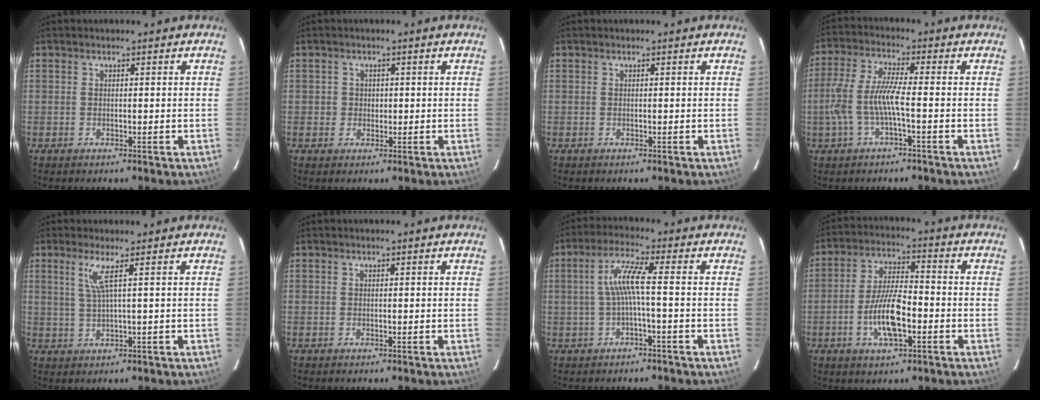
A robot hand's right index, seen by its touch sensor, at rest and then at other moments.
{"total": 2.0, "force": [0.0, 1.9, 0.2], "torque": [-0.001, 0.003, 0.000]}
{"total": 0.0}
{"total": 7.9, "force": [-2.1, 0.8, 7.5], "torque": [-0.168, 0.001, -0.035]}
{"total": 3.3, "force": [1.4, -0.9, 2.9], "torque": [-0.051, -0.003, 0.032]}
{"total": 0.0}
{"total": 5.4, "force": [-0.8, -0.2, 5.3], "torque": [-0.116, 0.007, -0.012]}
{"total": 10.1, "force": [-3.3, 3.3, 8.9], "torque": [-0.181, 0.001, -0.060]}